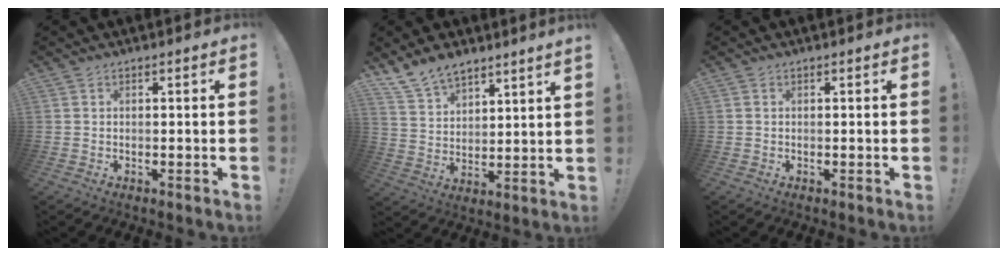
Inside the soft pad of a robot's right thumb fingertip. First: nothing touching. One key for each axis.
{"total": 9.0, "fx": 8.1, "fy": 2.8, "fz": 2.5, "tx": -0.060, "ty": -0.055, "tz": 0.159}
{"total": 0.0}